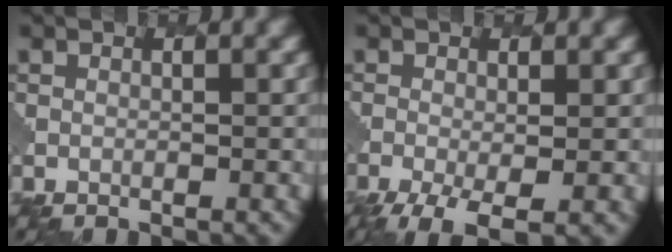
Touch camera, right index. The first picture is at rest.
{"total": 5.1, "force": [-2.6, 1.8, 4.1], "torque": [-0.079, -0.008, -0.045]}